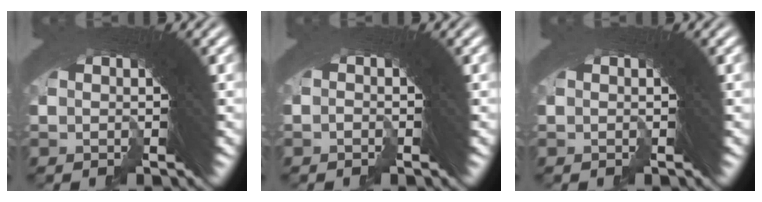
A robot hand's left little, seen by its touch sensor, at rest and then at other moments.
{"total": 1.0, "force": [-0.9, -0.3, -0.3], "torque": [0.011, 0.005, -0.020]}
{"total": 0.0}